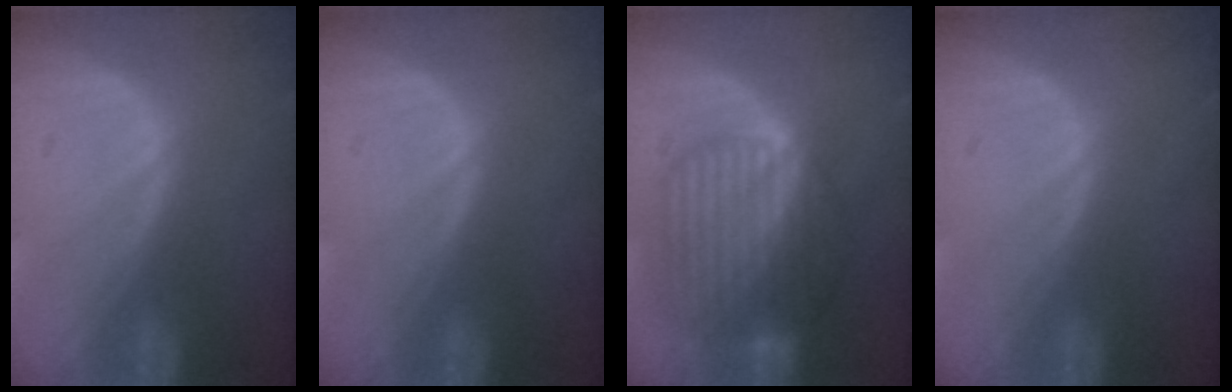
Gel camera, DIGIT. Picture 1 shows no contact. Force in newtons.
{"total": 0.0}
{"total": 10.2, "press": 10.2, "slide": 0.9}
{"total": 0.0}